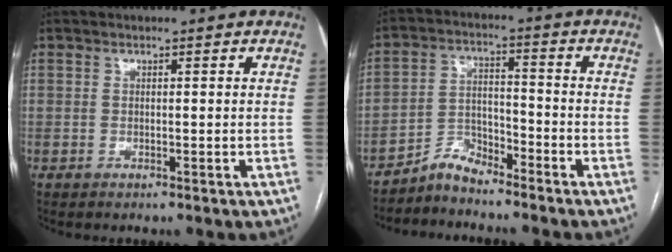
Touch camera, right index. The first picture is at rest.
{"total": 5.0, "force": [-4.7, 1.4, 0.6], "torque": [-0.005, 0.004, -0.088]}